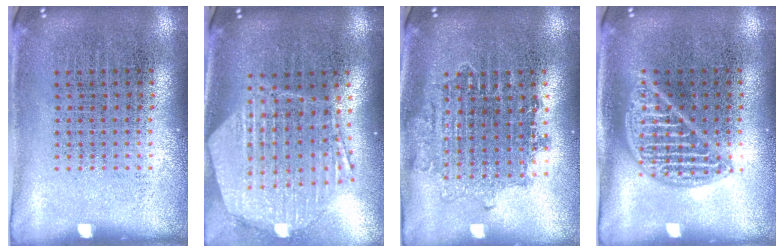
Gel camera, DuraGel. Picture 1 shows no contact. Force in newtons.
{"total": 1.9, "press": 1.8, "slide": 0.8}
{"total": 1.6, "press": 1.3, "slide": 0.9}
{"total": 2.1, "press": 2.1, "slide": 0.2}